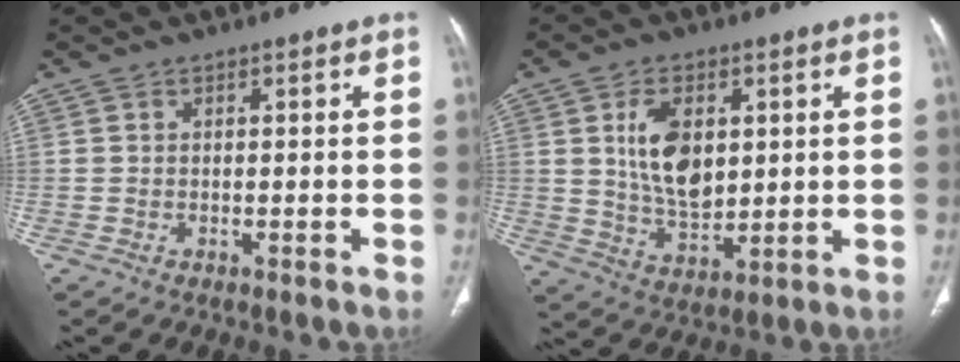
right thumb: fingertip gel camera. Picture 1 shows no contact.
{"total": 11.1, "force": [2.6, 6.7, 8.4], "torque": [-0.132, -0.018, 0.059]}